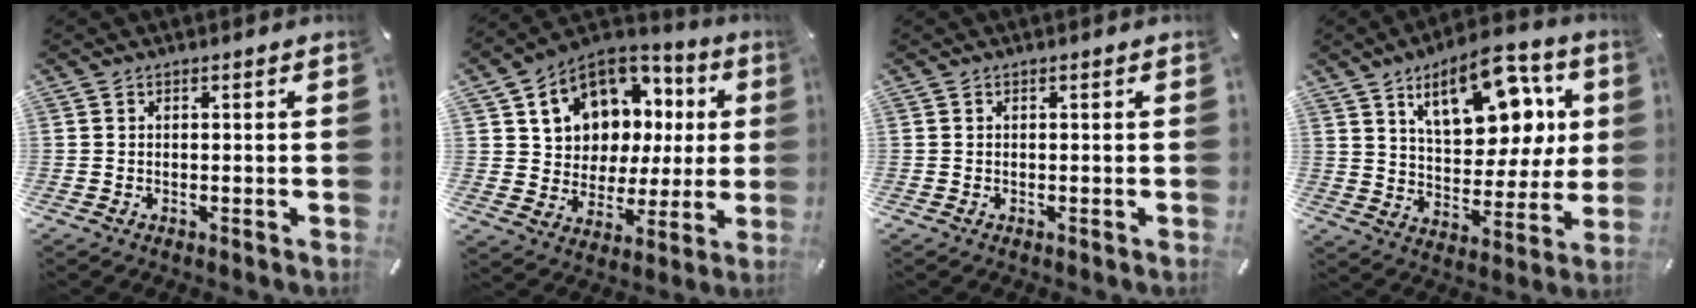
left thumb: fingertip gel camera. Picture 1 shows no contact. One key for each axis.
{"total": 11.5, "fx": 5.1, "fy": 9.6, "fz": 3.6, "tx": -0.079, "ty": -0.045, "tz": 0.106}
{"total": 0.0}
{"total": 18.1, "fx": 9.4, "fy": 9.8, "fz": 11.9, "tx": -0.186, "ty": -0.034, "tz": 0.162}